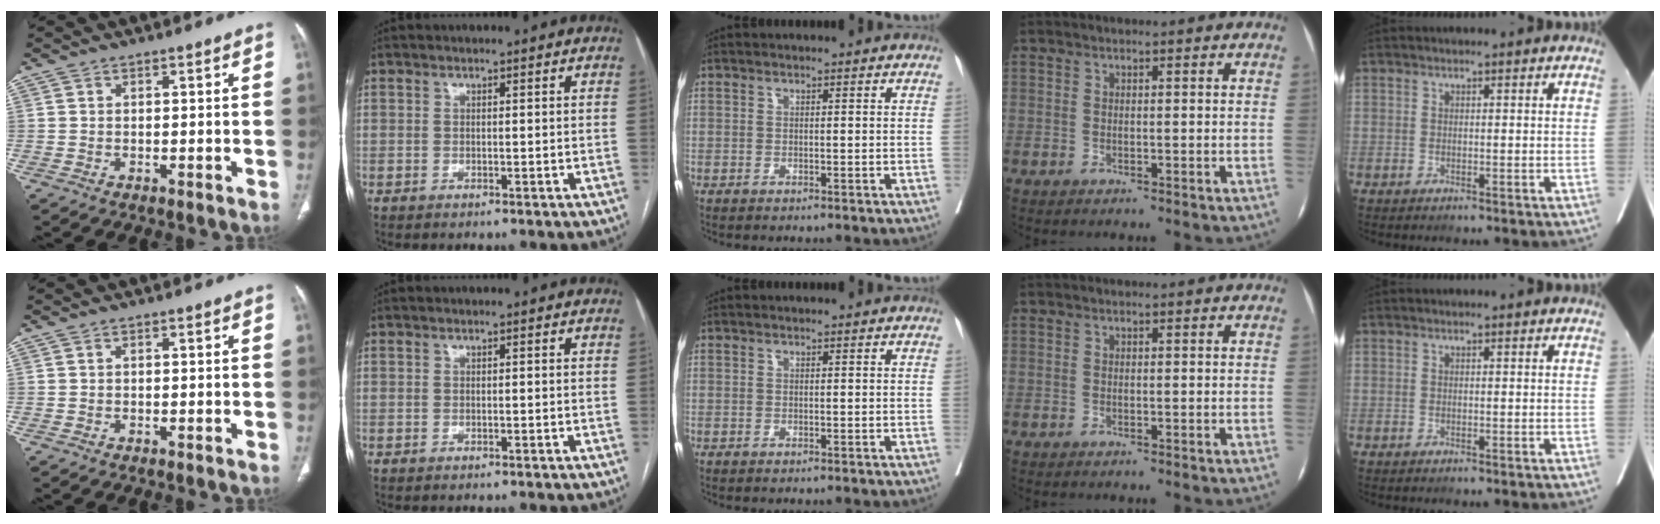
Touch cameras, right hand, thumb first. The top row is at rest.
{}